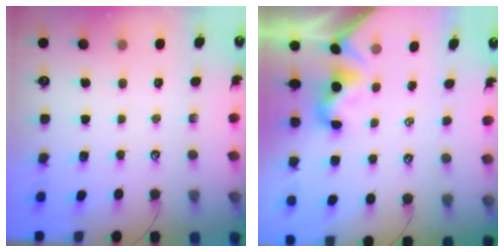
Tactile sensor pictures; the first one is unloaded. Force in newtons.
{"total": 2.0, "press": 2.0, "slide": 0.4}